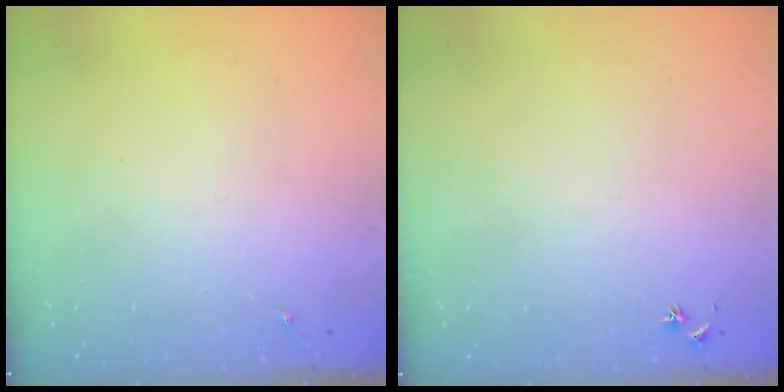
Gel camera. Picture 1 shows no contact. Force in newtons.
{"total": 2.5, "press": 2.5, "slide": 0.3}